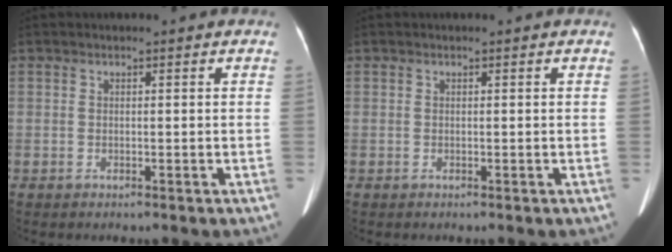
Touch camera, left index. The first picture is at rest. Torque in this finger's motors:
{"motor_torque": [0.00, 0.00, 0.00, 0.00]}